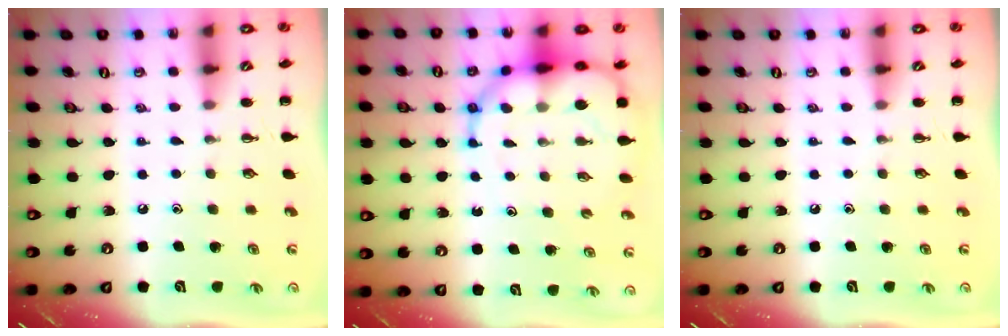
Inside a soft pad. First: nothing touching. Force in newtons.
{"total": 11.1, "press": 10.8, "slide": 2.7}
{"total": 0.0}